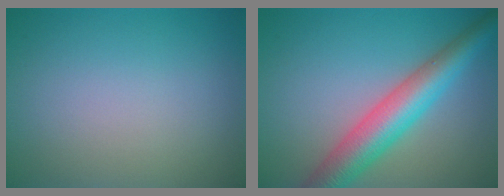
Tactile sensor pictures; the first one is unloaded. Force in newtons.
{"total": 6.8, "press": 6.8, "slide": 0.1}